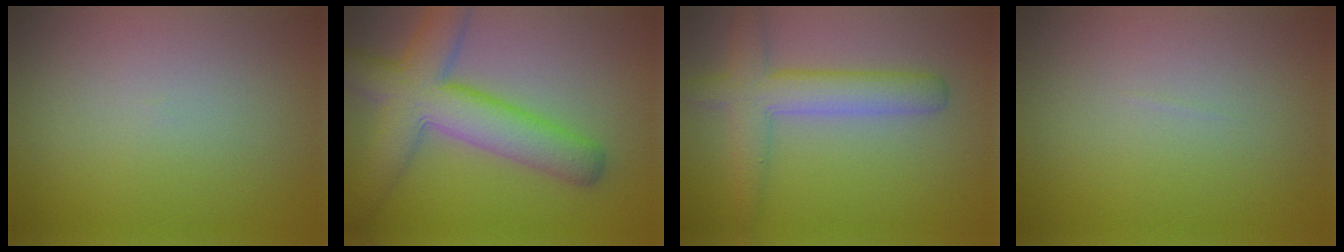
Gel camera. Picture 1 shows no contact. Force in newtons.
{"total": 8.3, "press": 8.3, "slide": 0.3}
{"total": 4.5, "press": 4.5, "slide": 0.2}
{"total": 0.0}